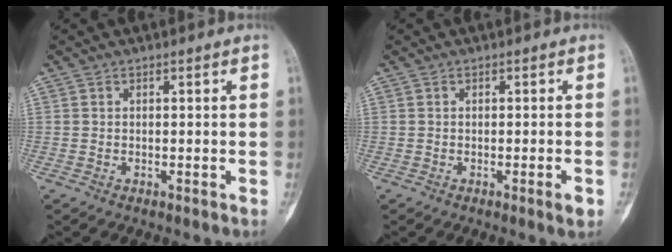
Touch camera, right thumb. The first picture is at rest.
{"total": 1.9, "force": [-0.8, 0.2, 1.7], "torque": [-0.026, -0.005, -0.011]}